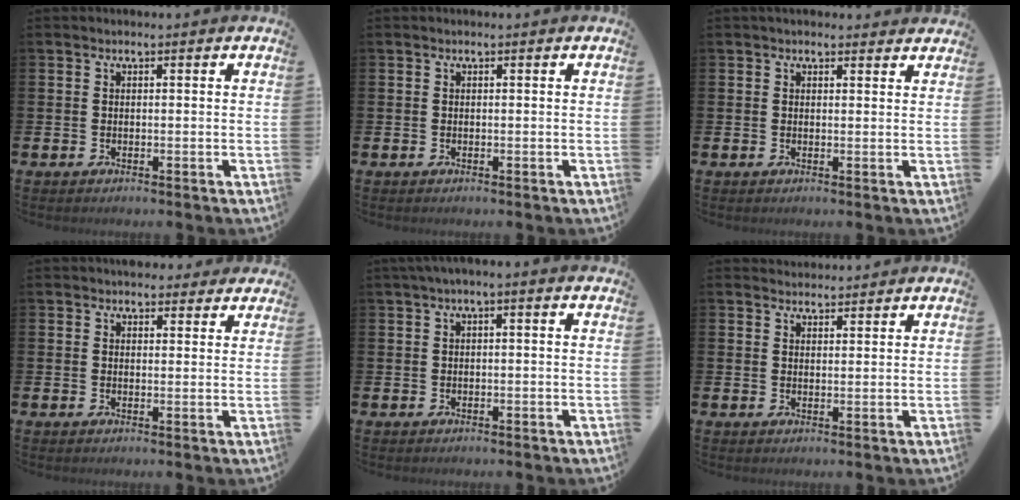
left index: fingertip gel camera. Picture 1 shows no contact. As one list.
[{"total": 0.0}, {"total": 1.5, "force": [1.4, 0.5, 0.2], "torque": [0.006, -0.002, 0.023]}, {"total": 2.8, "force": [2.6, 1.0, -0.1], "torque": [0.013, -0.011, 0.046]}, {"total": 1.0, "force": [-0.1, 0.1, 1.0], "torque": [-0.020, 0.002, -0.001]}, {"total": 2.2, "force": [2.1, 0.6, -0.1], "torque": [0.014, -0.012, 0.036]}]